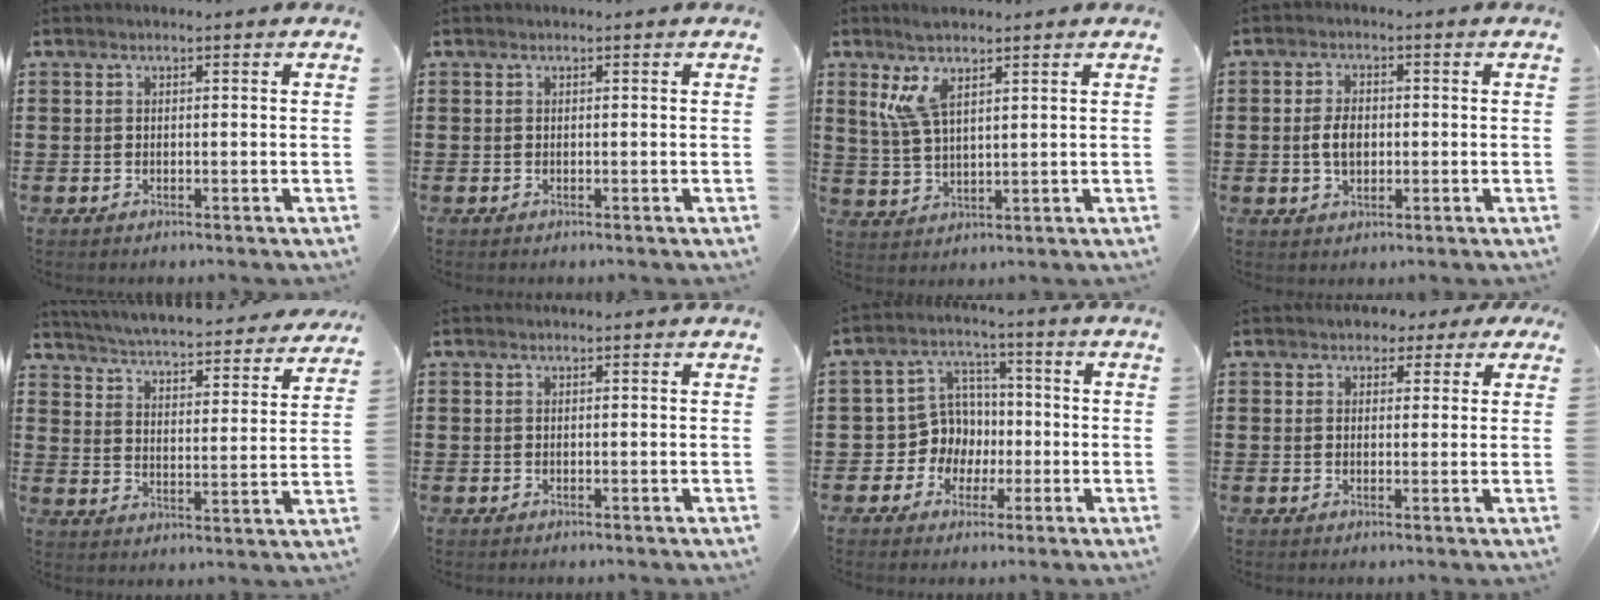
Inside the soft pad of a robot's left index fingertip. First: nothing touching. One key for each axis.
{"total": 0.0}
{"total": 6.8, "fx": 3.6, "fy": 2.0, "fz": 5.4, "tx": -0.122, "ty": 0.001, "tz": 0.063}
{"total": 4.1, "fx": -0.2, "fy": 2.5, "fz": 3.2, "tx": -0.071, "ty": 0.004, "tz": -0.006}
{"total": 4.5, "fx": 4.4, "fy": -0.6, "fz": 0.8, "tx": -0.038, "ty": -0.040, "tz": 0.070}
{"total": 0.0}
{"total": 7.5, "fx": -0.6, "fy": 7.2, "fz": 1.9, "tx": -0.078, "ty": 0.007, "tz": -0.012}
{"total": 2.4, "fx": 1.5, "fy": 1.7, "fz": 0.7, "tx": -0.017, "ty": 0.009, "tz": 0.024}